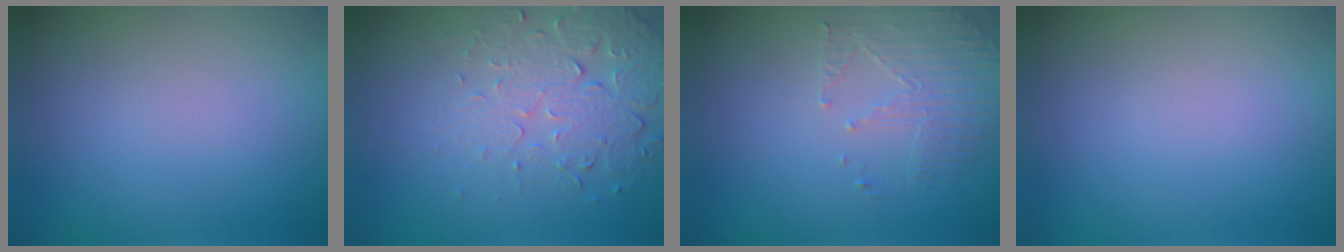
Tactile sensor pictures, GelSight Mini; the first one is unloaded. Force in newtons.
{"total": 4.9, "press": 3.4, "slide": 3.6}
{"total": 1.8, "press": 1.1, "slide": 1.4}
{"total": 0.0}